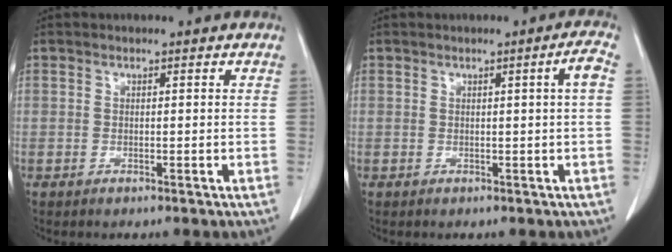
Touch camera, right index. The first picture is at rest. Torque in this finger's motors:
{"motor_torque": [0.19, -0.08, 0.08, 0.02]}